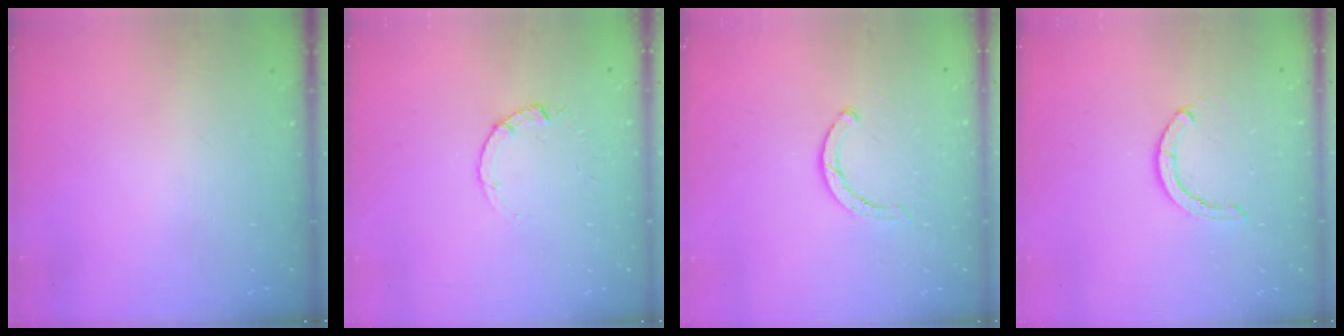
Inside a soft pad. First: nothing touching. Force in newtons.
{"total": 1.0, "press": 0.9, "slide": 0.3}
{"total": 2.8, "press": 2.8, "slide": 0.2}
{"total": 2.9, "press": 2.9, "slide": 0.1}